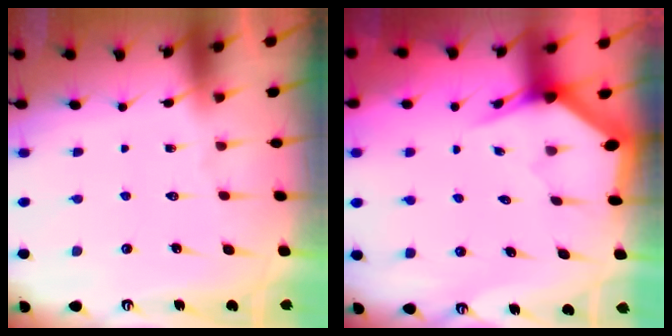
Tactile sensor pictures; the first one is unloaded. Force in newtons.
{"total": 3.0, "press": 3.0, "slide": 0.1}